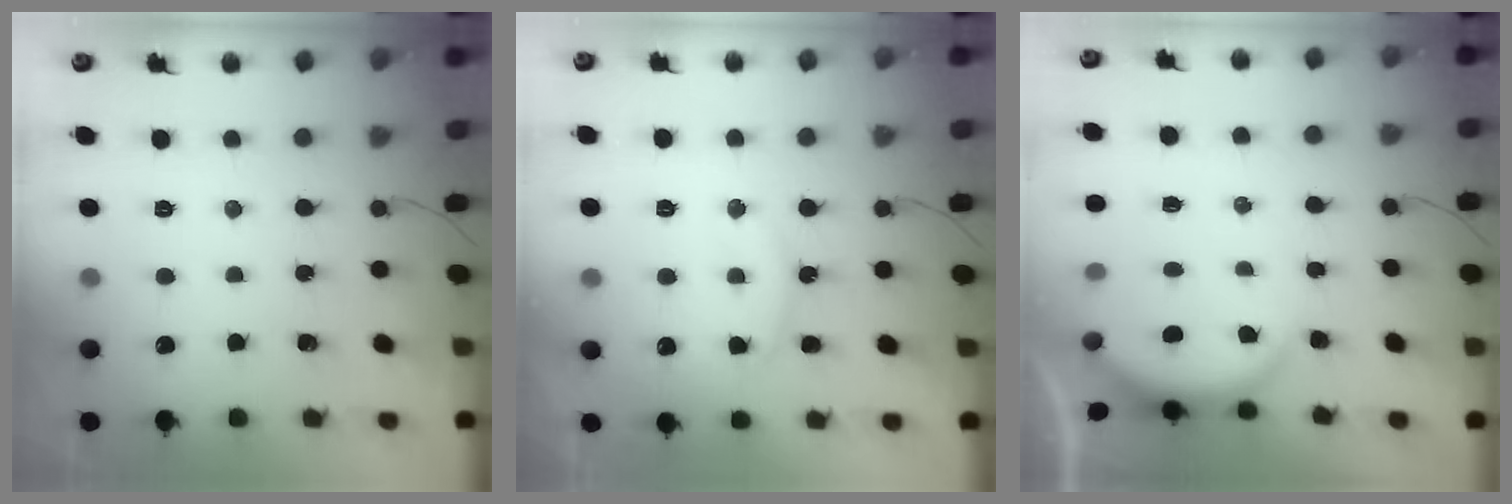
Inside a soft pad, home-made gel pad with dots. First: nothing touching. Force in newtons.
{"total": 11.9, "press": 11.9, "slide": 0.8}
{"total": 2.3, "press": 2.2, "slide": 0.5}